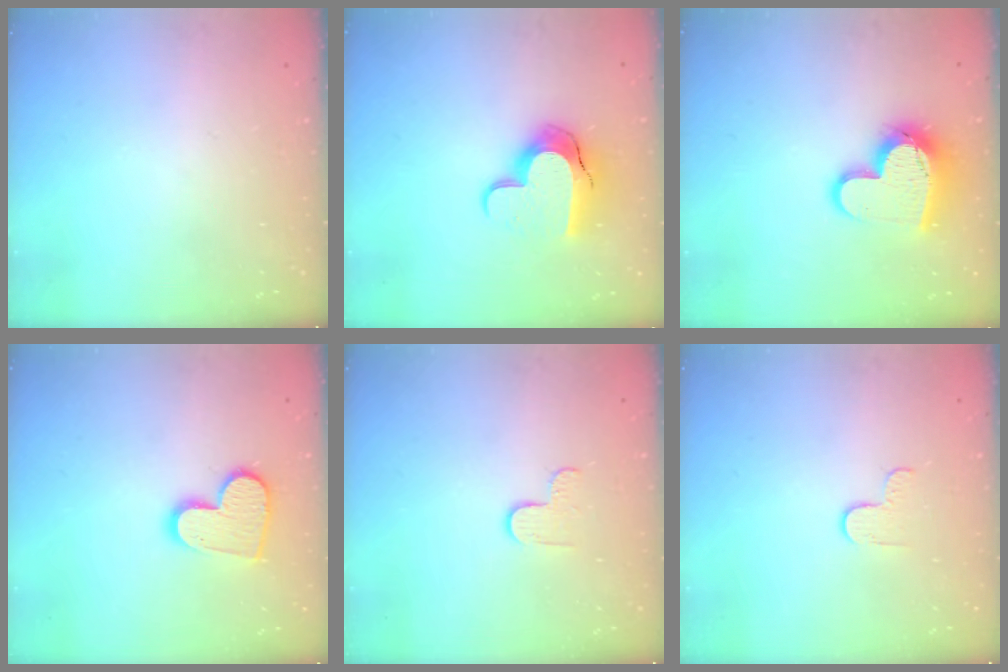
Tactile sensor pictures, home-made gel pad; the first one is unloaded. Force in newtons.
{"total": 12.9, "press": 12.9, "slide": 0.9}
{"total": 15.0, "press": 15.0, "slide": 1.0}
{"total": 11.8, "press": 11.8, "slide": 0.8}
{"total": 2.9, "press": 2.9, "slide": 0.3}
{"total": 2.7, "press": 2.6, "slide": 0.4}